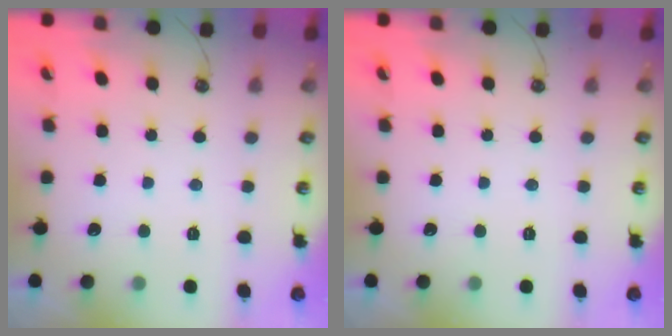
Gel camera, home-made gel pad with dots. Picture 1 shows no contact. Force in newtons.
{"total": 0.0}